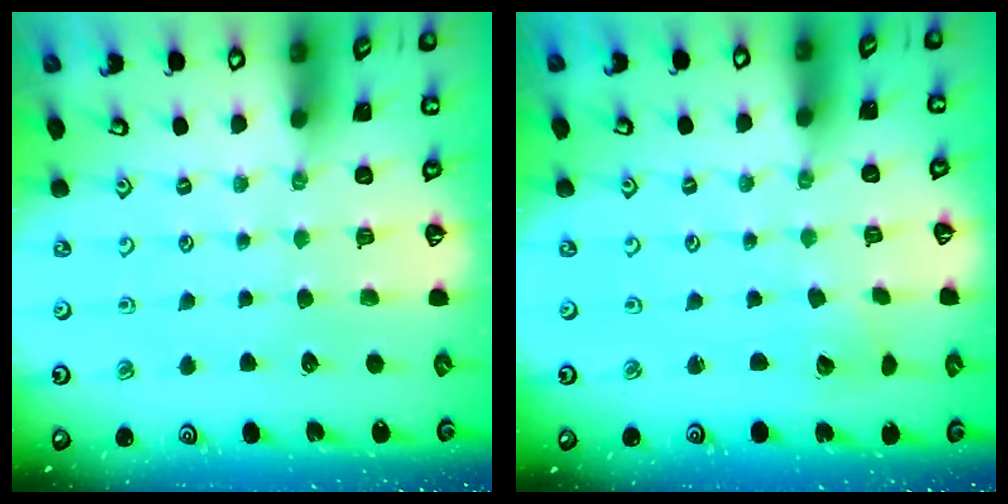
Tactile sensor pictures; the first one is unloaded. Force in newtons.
{"total": 2.2, "press": 2.2, "slide": 0.2}